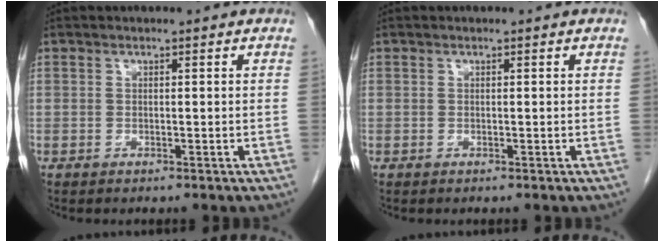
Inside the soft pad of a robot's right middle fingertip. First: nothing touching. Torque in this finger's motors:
{"motor_torque": [0.21, 0.31, -0.02, -0.01]}